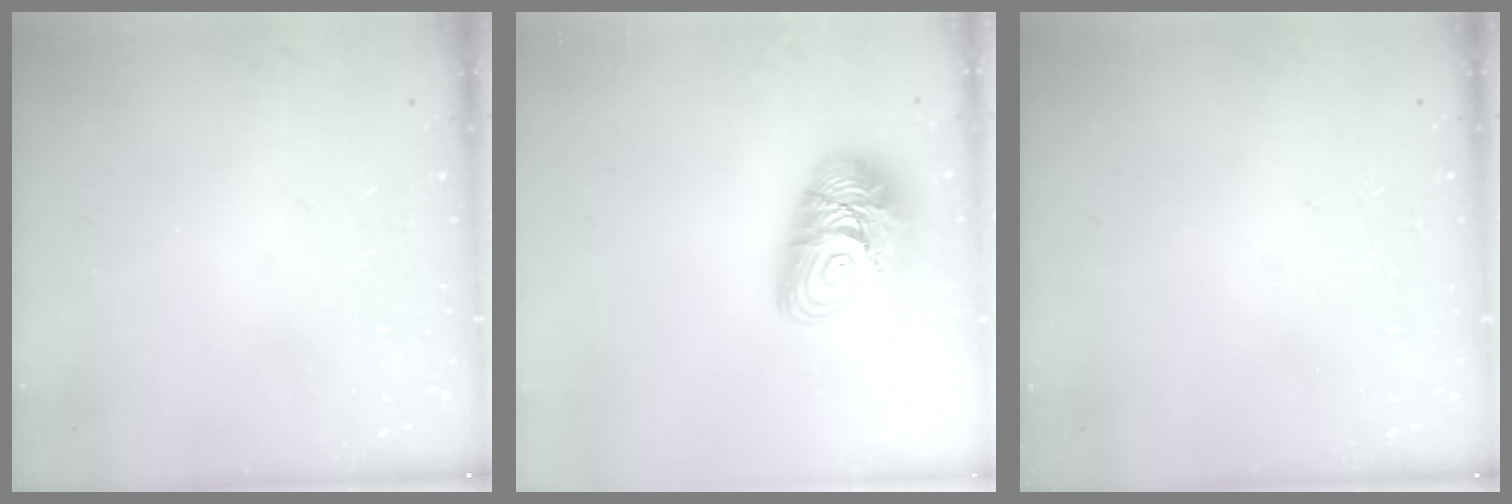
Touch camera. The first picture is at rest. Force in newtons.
{"total": 14.3, "press": 14.2, "slide": 1.1}
{"total": 0.0}